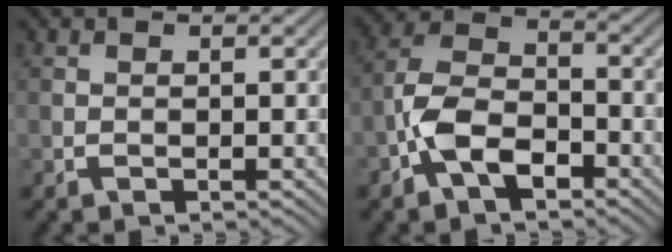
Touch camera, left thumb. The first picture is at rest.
{"total": 7.4, "force": [-3.7, 3.9, 5.1], "torque": [-0.100, 0.008, -0.089]}